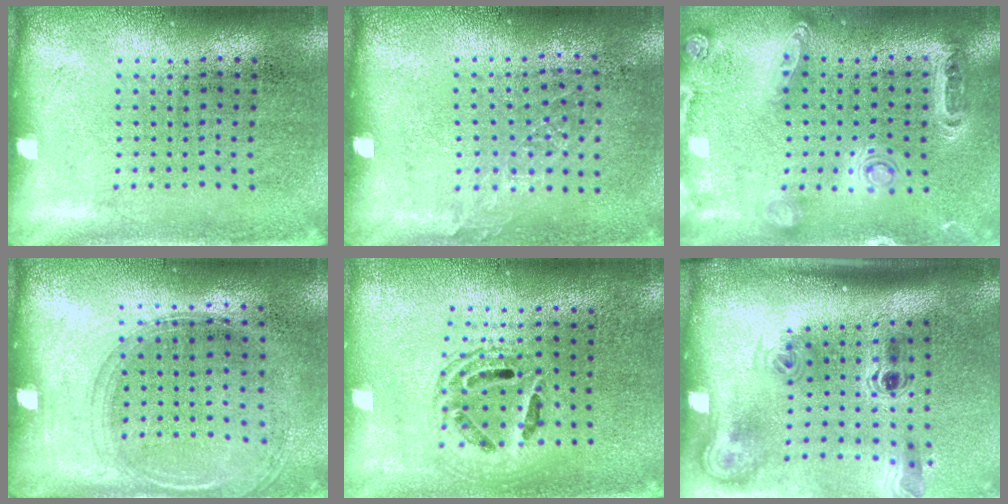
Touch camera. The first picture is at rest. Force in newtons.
{"total": 0.8, "press": 0.8, "slide": 0.3}
{"total": 1.4, "press": 1.4, "slide": 0.3}
{"total": 1.3, "press": 1.1, "slide": 0.7}
{"total": 1.4, "press": 1.2, "slide": 0.6}
{"total": 2.3, "press": 1.5, "slide": 1.7}